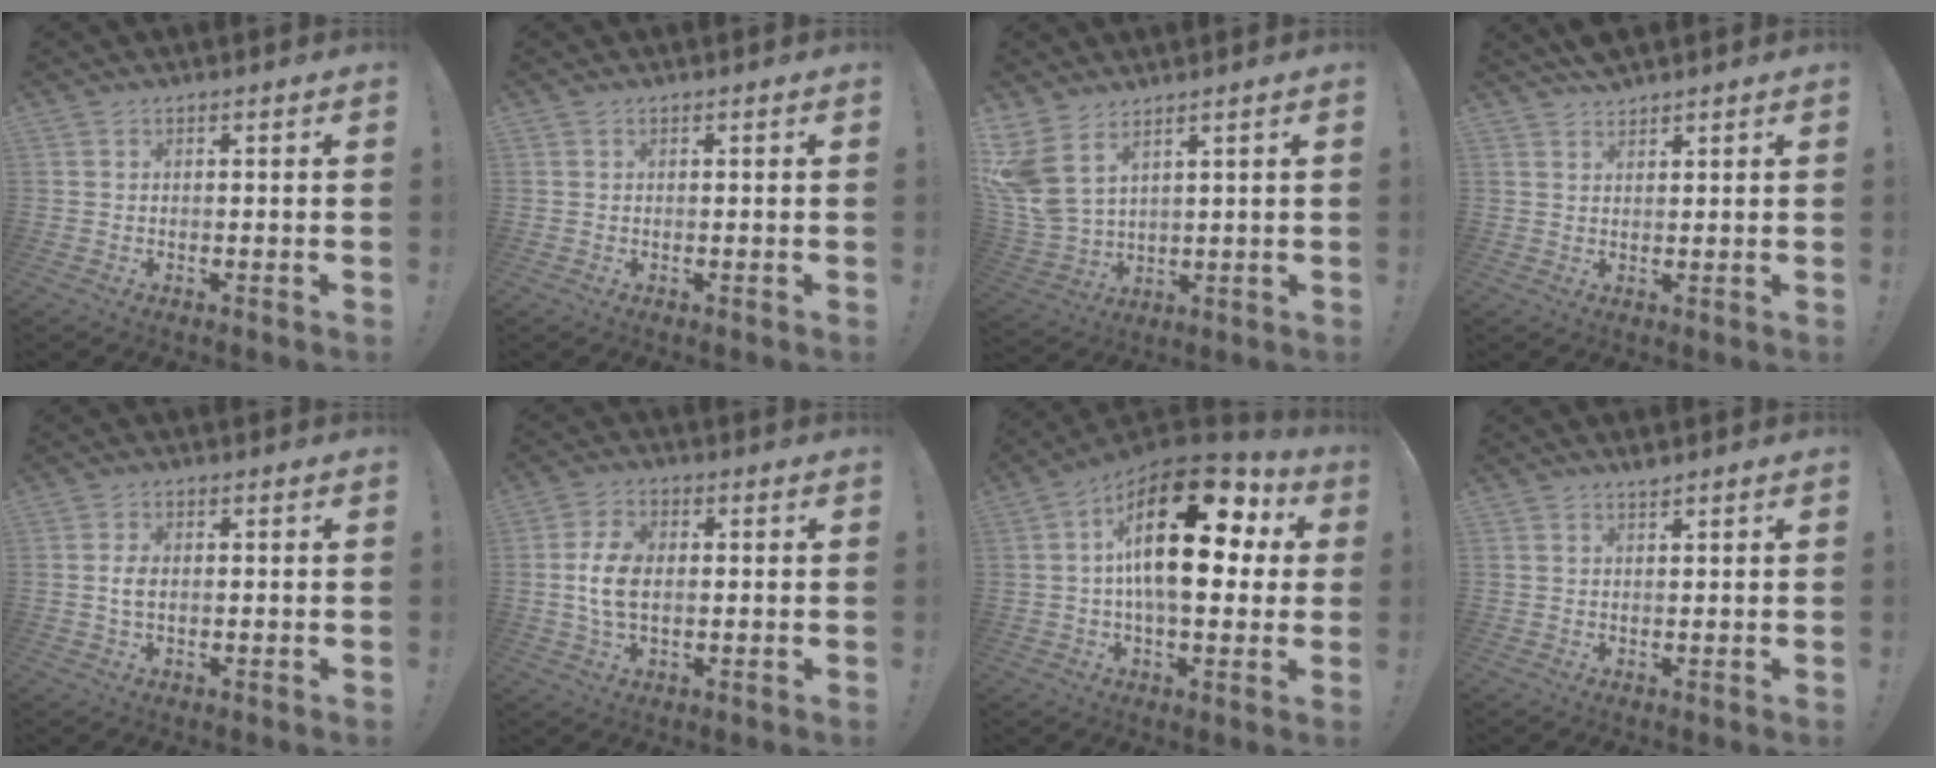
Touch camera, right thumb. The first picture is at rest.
{"total": 0.0}
{"total": 9.4, "force": [5.8, 4.9, 5.6], "torque": [-0.135, -0.036, 0.116]}
{"total": 2.8, "force": [2.6, 0.7, 0.6], "torque": [-0.008, -0.017, 0.050]}
{"total": 3.0, "force": [-0.2, 1.7, 2.4], "torque": [-0.051, 0.002, -0.004]}
{"total": 9.2, "force": [-0.2, 5.8, 7.1], "torque": [-0.141, 0.005, -0.001]}
{"total": 26.2, "force": [5.5, 12.7, 22.3], "torque": [-0.364, -0.019, 0.093]}
{"total": 1.5, "force": [1.4, 0.0, 0.6], "torque": [-0.005, -0.007, 0.024]}